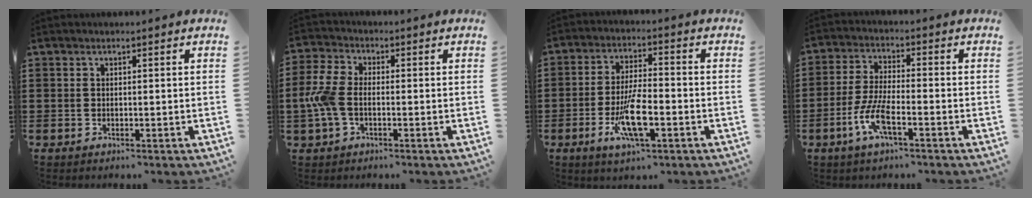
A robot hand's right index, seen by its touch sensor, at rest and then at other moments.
{"total": 6.1, "force": [-1.1, 3.4, 4.9], "torque": [-0.129, -0.003, -0.029]}
{"total": 8.9, "force": [-3.1, 2.5, 8.0], "torque": [-0.166, -0.015, -0.057]}
{"total": 6.6, "force": [-3.2, 1.4, 5.6], "torque": [-0.130, -0.016, -0.063]}